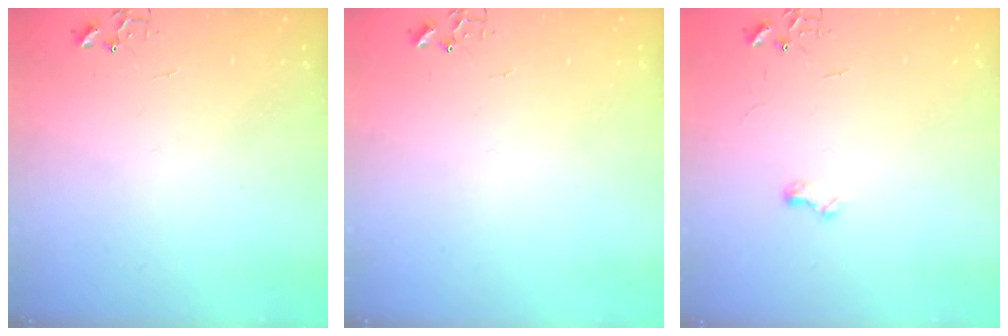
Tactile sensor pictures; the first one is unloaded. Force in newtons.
{"total": 0.0}
{"total": 6.0, "press": 6.0, "slide": 0.7}